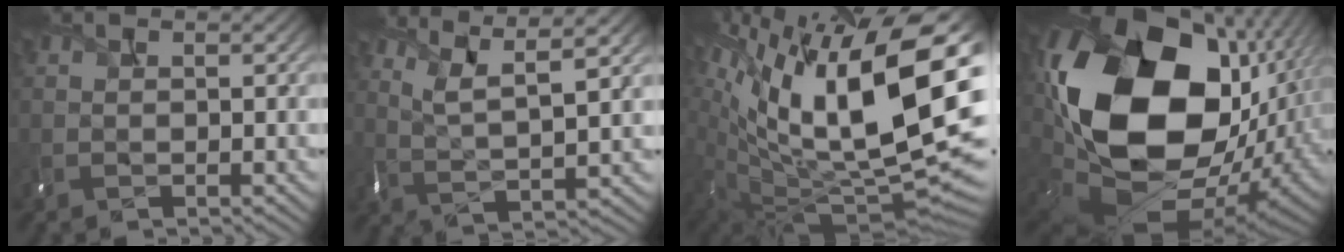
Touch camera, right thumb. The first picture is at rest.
{"total": 7.1, "force": [4.9, 1.2, 5.0], "torque": [-0.107, 0.004, 0.097]}
{"total": 21.1, "force": [6.6, 9.2, 17.8], "torque": [-0.320, 0.003, 0.129]}
{"total": 23.1, "force": [3.1, 15.9, 16.5], "torque": [-0.400, -0.049, 0.087]}